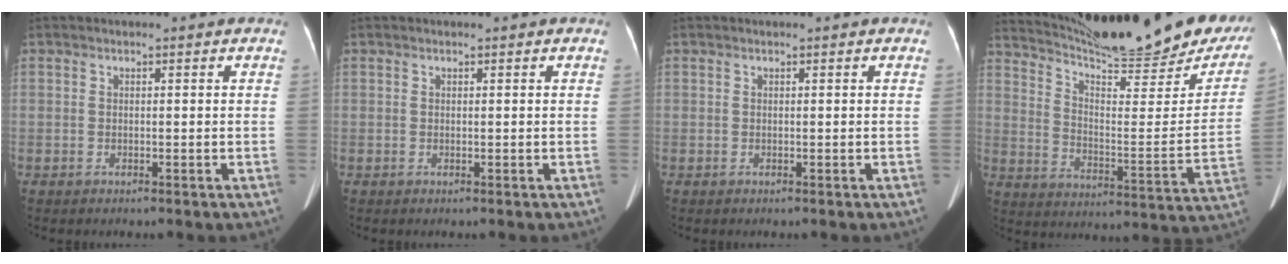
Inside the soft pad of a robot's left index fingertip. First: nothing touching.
{"total": 0.0}
{"total": 0.0}
{"total": 26.2, "force": [23.1, 3.1, 11.9], "torque": [-0.189, -0.069, 0.308]}